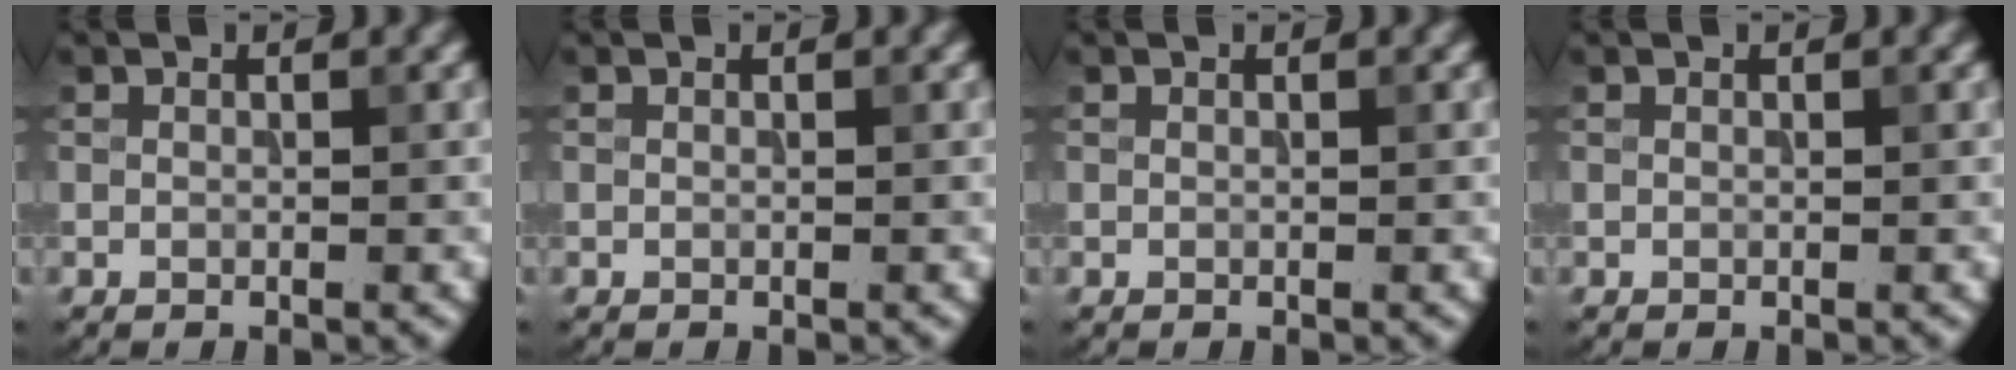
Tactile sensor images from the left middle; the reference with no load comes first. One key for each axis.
{"total": 0.0}
{"total": 0.0}
{"total": 0.0}